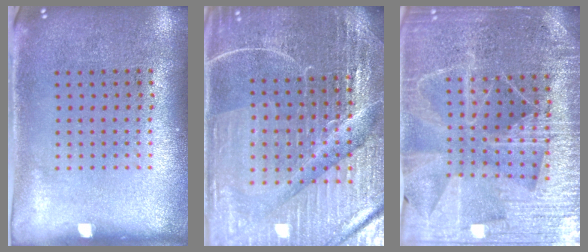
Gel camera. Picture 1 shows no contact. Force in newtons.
{"total": 5.2, "press": 4.9, "slide": 1.8}
{"total": 5.1, "press": 4.6, "slide": 2.3}